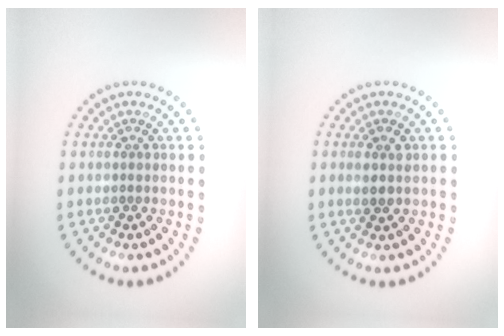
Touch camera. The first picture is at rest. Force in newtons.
{"total": 1.7, "press": 1.5, "slide": 0.7}